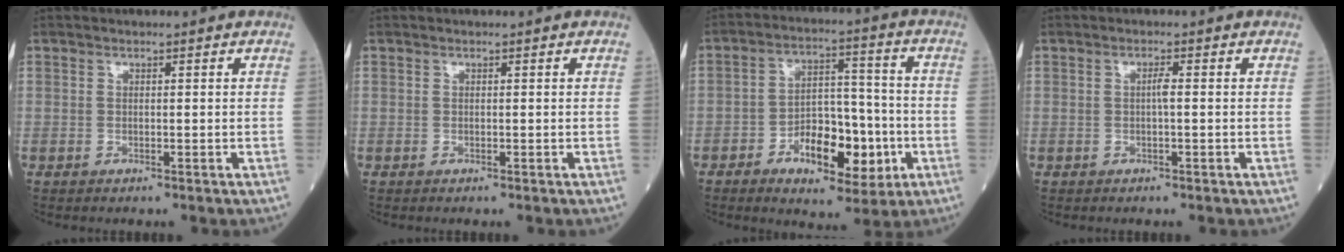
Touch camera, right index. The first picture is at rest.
{"total": 0.0}
{"total": 11.7, "force": [-4.2, 5.4, 9.5], "torque": [-0.155, 0.017, -0.063]}
{"total": 1.2, "force": [0.0, 0.0, 1.2], "torque": [-0.022, 0.002, -0.002]}